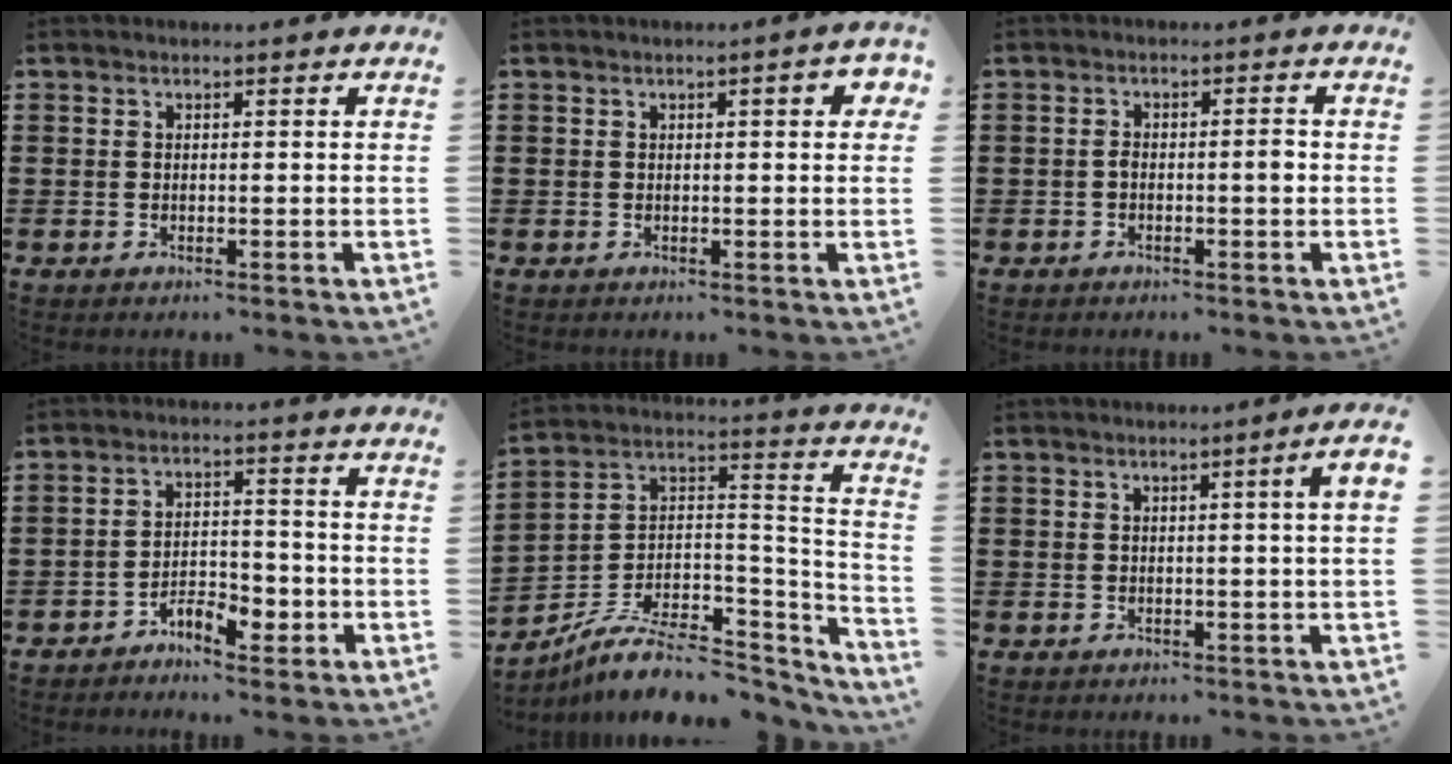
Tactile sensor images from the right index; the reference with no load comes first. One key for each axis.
{"total": 2.4, "fx": 0.5, "fy": 0.5, "fz": 2.3, "tx": -0.036, "ty": 0.002, "tz": 0.005}
{"total": 2.2, "fx": -0.5, "fy": 0.4, "fz": 2.1, "tx": -0.040, "ty": 0.001, "tz": -0.011}
{"total": 4.8, "fx": -3.3, "fy": 2.2, "fz": 2.6, "tx": -0.042, "ty": 0.013, "tz": -0.063}
{"total": 9.6, "fx": -6.7, "fy": 3.9, "fz": 5.6, "tx": -0.112, "ty": 0.012, "tz": -0.130}
{"total": 2.6, "fx": 0.5, "fy": -0.5, "fz": 2.5, "tx": -0.043, "ty": -0.006, "tz": 0.006}